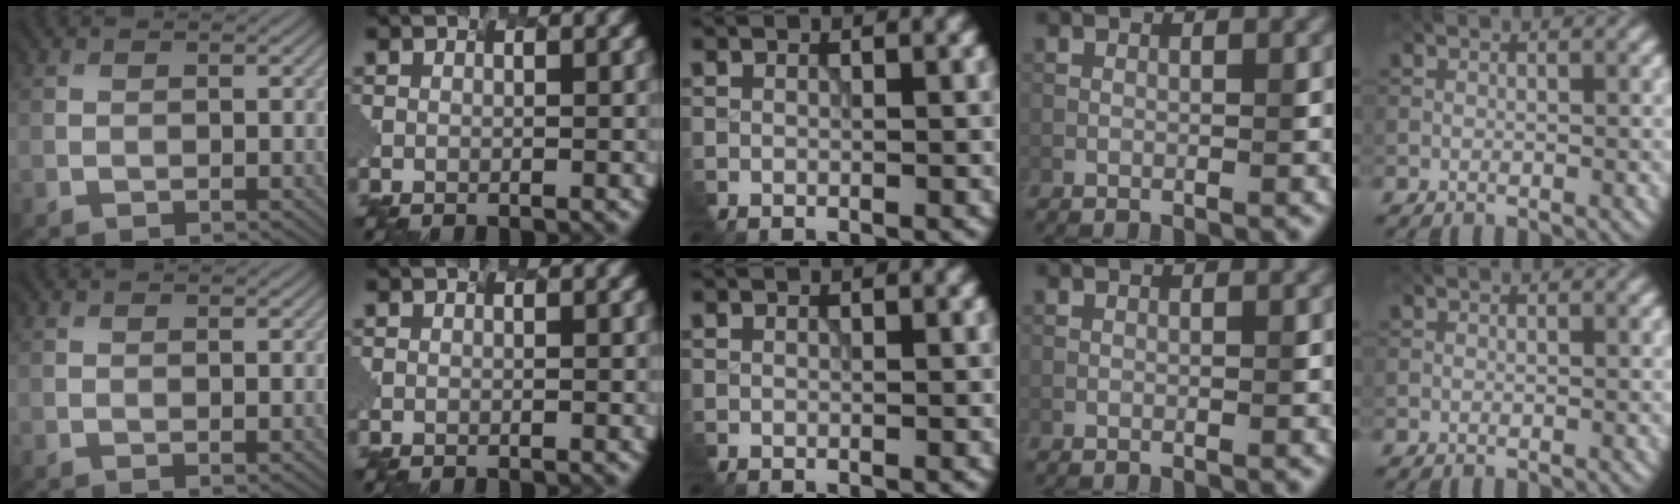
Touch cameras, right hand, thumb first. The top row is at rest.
{"thumb": {"total": 0.6, "force": [0.4, 0.2, 0.5], "torque": [-0.013, -0.001, 0.007]}}